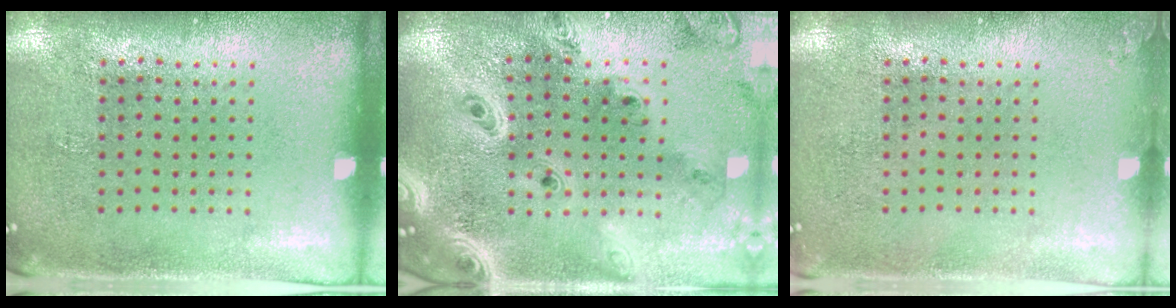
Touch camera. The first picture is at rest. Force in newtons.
{"total": 4.0, "press": 3.1, "slide": 2.6}
{"total": 0.6, "press": 0.6, "slide": 0.0}